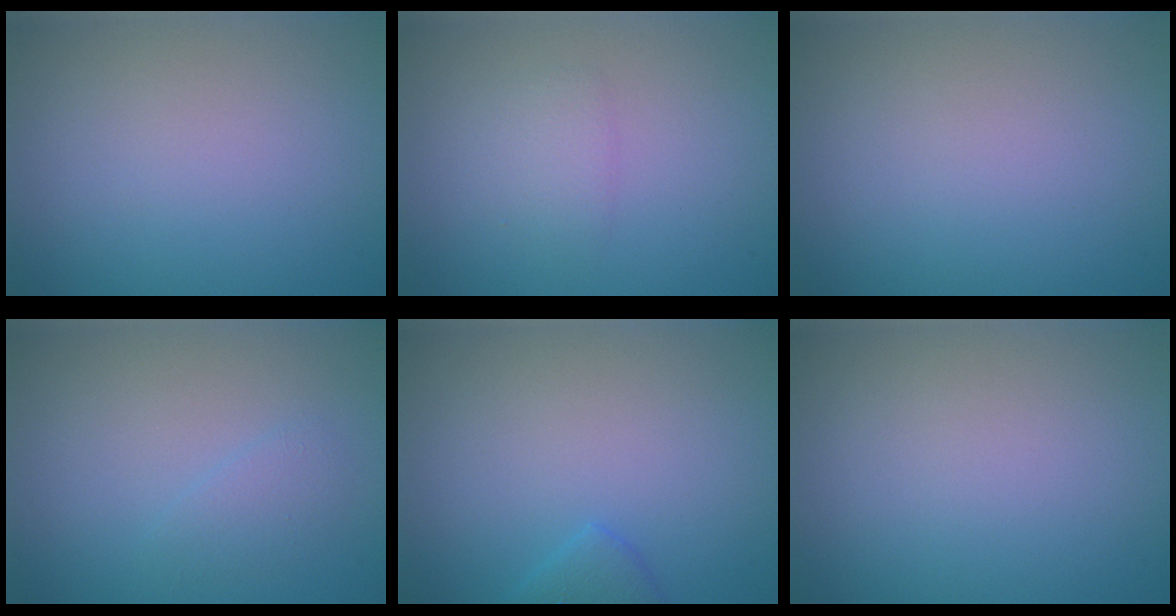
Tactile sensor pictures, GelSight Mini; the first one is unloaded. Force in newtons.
{"total": 1.4, "press": 1.4, "slide": 0.0}
{"total": 0.0}
{"total": 1.2, "press": 1.2, "slide": 0.1}
{"total": 1.6, "press": 1.6, "slide": 0.2}
{"total": 0.0}